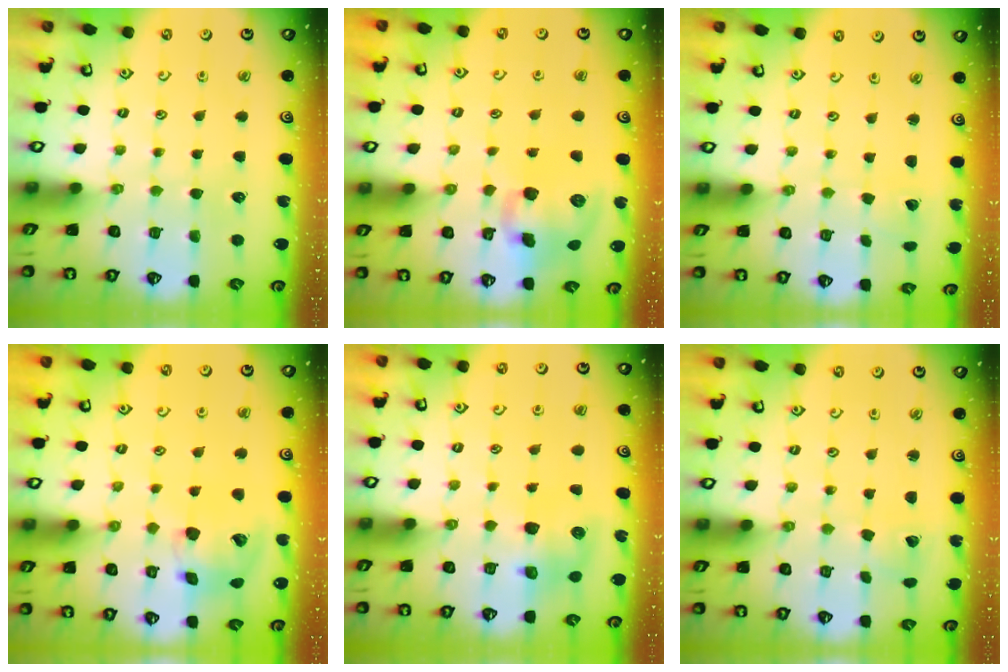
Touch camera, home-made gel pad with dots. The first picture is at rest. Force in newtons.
{"total": 12.2, "press": 12.0, "slide": 2.2}
{"total": 1.4, "press": 1.4, "slide": 0.0}
{"total": 14.4, "press": 14.2, "slide": 2.3}
{"total": 8.5, "press": 8.4, "slide": 1.0}
{"total": 1.9, "press": 1.9, "slide": 0.1}